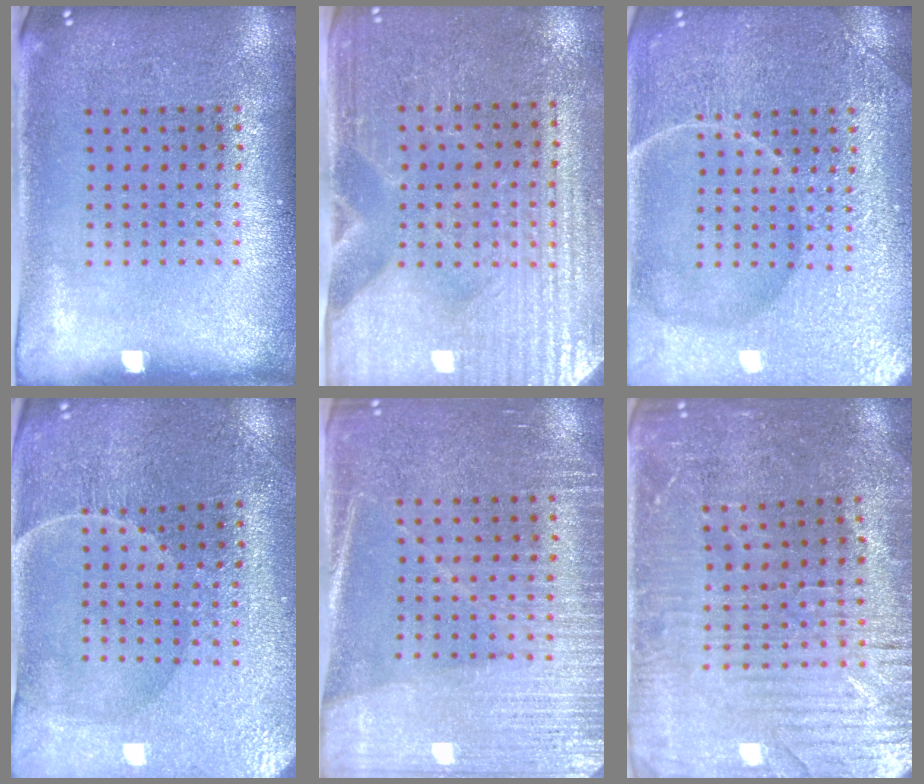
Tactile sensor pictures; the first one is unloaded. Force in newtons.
{"total": 3.5, "press": 3.3, "slide": 1.1}
{"total": 7.4, "press": 7.3, "slide": 1.0}
{"total": 1.5, "press": 1.5, "slide": 0.1}
{"total": 3.3, "press": 3.0, "slide": 1.3}
{"total": 3.2, "press": 3.2, "slide": 0.7}